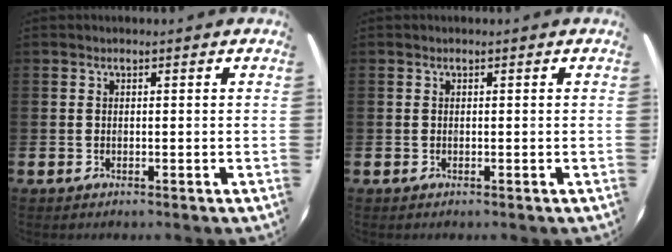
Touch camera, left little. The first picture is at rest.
{"total": 0.0}